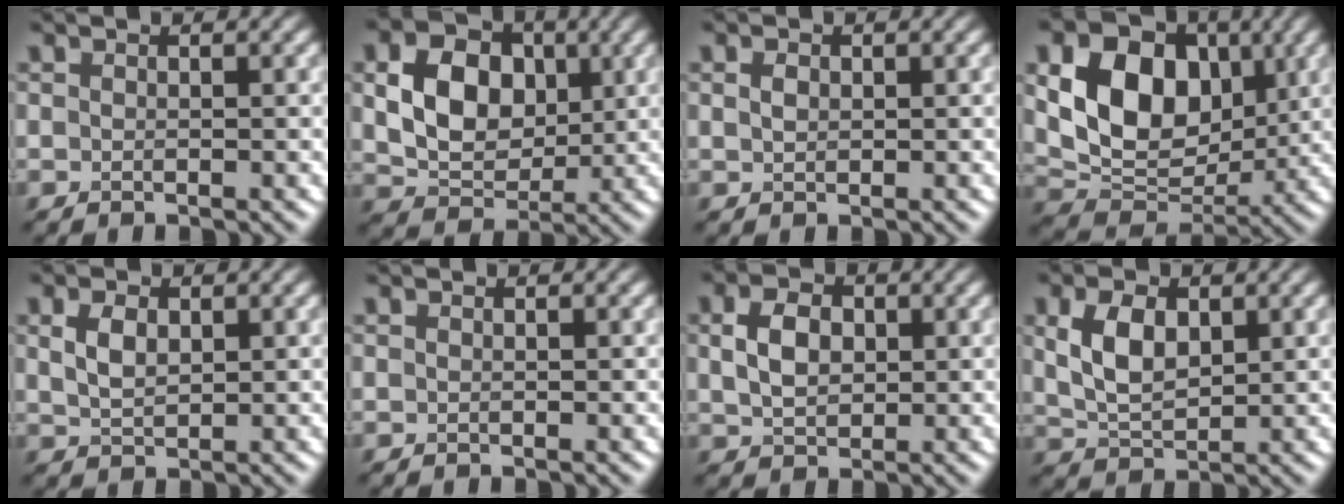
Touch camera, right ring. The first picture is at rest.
{"total": 7.2, "force": [1.3, 5.4, 4.6], "torque": [-0.090, 0.002, 0.019]}
{"total": 1.1, "force": [0.3, 0.8, 0.7], "torque": [-0.015, 0.001, 0.006]}
{"total": 10.4, "force": [2.2, 7.5, 6.8], "torque": [-0.132, -0.003, 0.036]}
{"total": 2.5, "force": [0.9, 1.5, 1.7], "torque": [-0.040, 0.000, 0.020]}
{"total": 0.0}
{"total": 3.7, "force": [0.8, 2.6, 2.5], "torque": [-0.053, 0.004, 0.013]}
{"total": 4.7, "force": [1.4, 2.8, 3.5], "torque": [-0.081, 0.003, 0.029]}